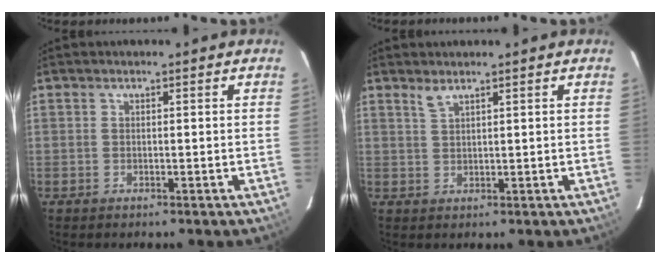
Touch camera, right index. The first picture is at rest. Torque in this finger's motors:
{"motor_torque": [-0.04, 0.08, 0.00, 0.04]}